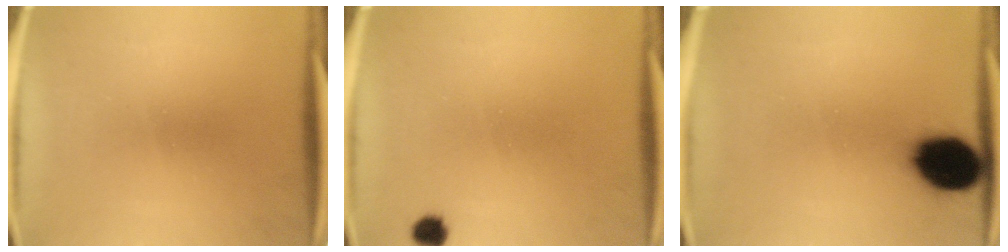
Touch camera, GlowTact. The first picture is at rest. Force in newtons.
{"total": 2.3}
{"total": 13.7}